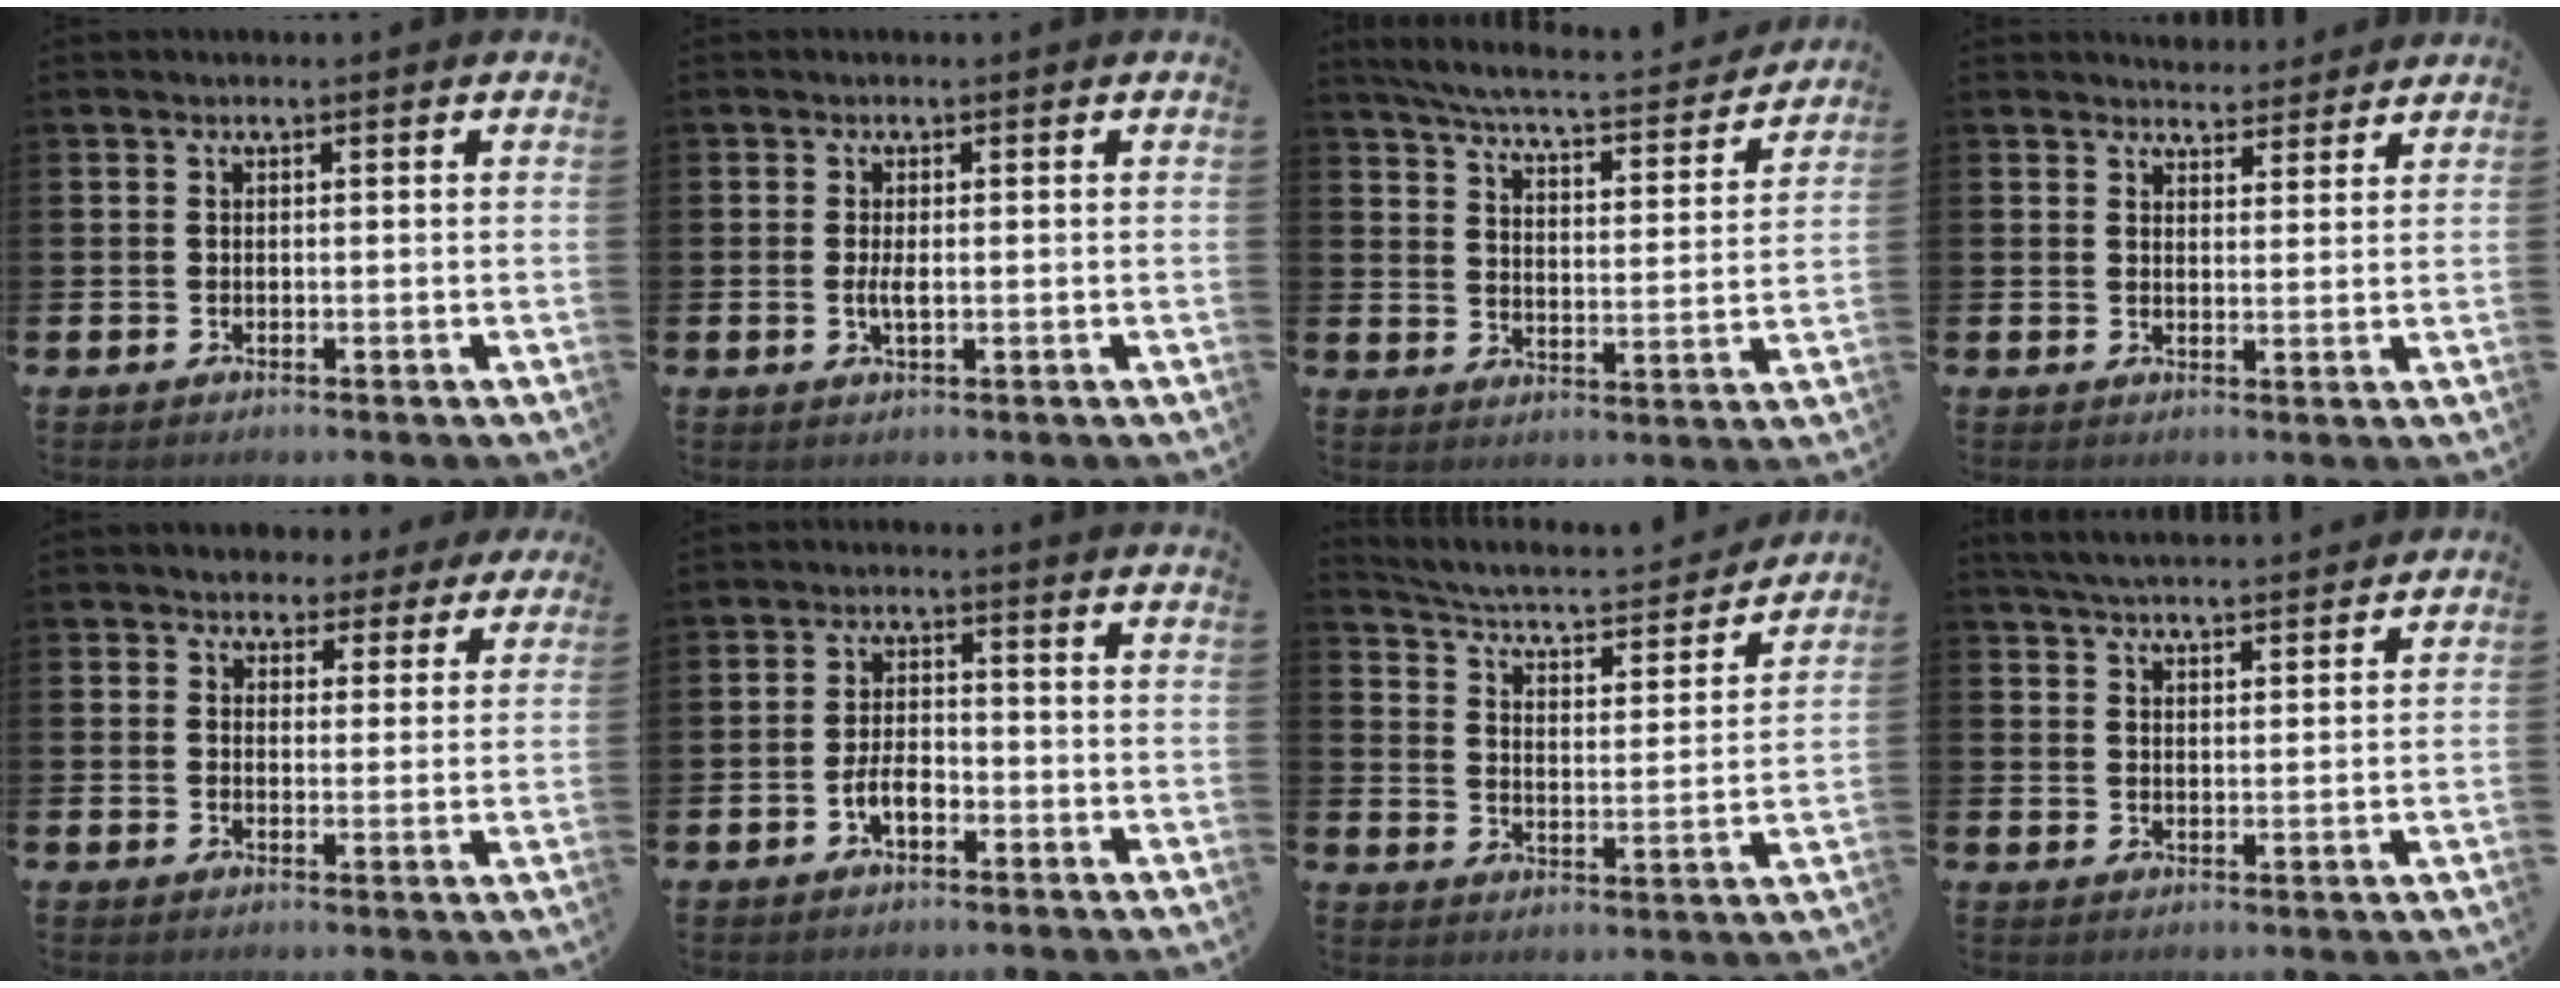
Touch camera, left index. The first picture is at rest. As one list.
[{"total": 1.9, "force": [-0.1, 0.6, 1.8], "torque": [-0.033, 0.001, -0.003]}, {"total": 6.0, "force": [5.6, 0.5, 2.0], "torque": [-0.068, -0.043, 0.093]}, {"total": 4.0, "force": [3.9, 0.9, -0.3], "torque": [0.002, -0.021, 0.072]}, {"total": 4.0, "force": [3.5, 2.0, 0.2], "torque": [-0.013, -0.018, 0.060]}, {"total": 3.4, "force": [-1.4, 1.7, 2.6], "torque": [-0.046, 0.006, -0.027]}, {"total": 4.8, "force": [4.4, 1.0, 1.7], "torque": [-0.062, -0.037, 0.065]}, {"total": 5.0, "force": [4.9, 0.2, 0.6], "torque": [-0.025, -0.028, 0.088]}]